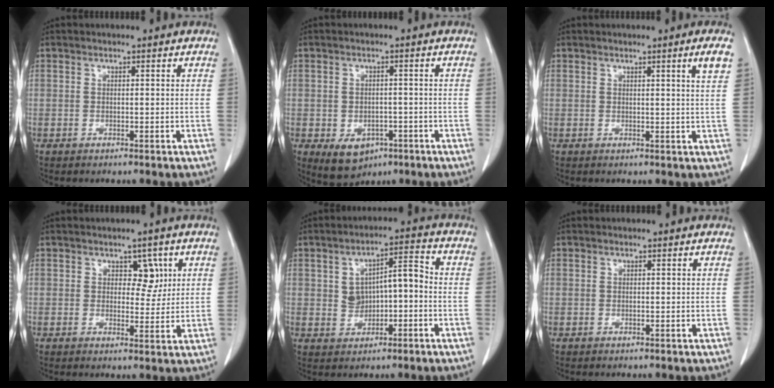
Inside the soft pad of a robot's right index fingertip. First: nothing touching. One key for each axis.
{"total": 6.0, "fx": -2.7, "fy": 4.4, "fz": 3.0, "tx": -0.047, "ty": 0.001, "tz": -0.026}
{"total": 2.6, "fx": 1.3, "fy": -0.7, "fz": 2.1, "tx": -0.030, "ty": -0.011, "tz": 0.019}
{"total": 3.7, "fx": 1.5, "fy": 2.4, "fz": 2.5, "tx": -0.022, "ty": 0.002, "tz": 0.021}
{"total": 6.8, "fx": -0.4, "fy": 3.7, "fz": 5.7, "tx": -0.093, "ty": 0.031, "tz": -0.001}
{"total": 0.0}